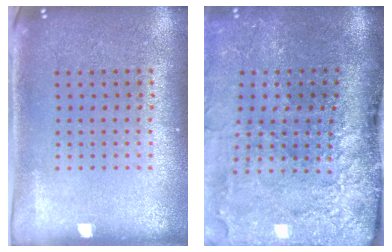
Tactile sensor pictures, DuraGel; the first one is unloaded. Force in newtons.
{"total": 4.7, "press": 3.6, "slide": 3.0}